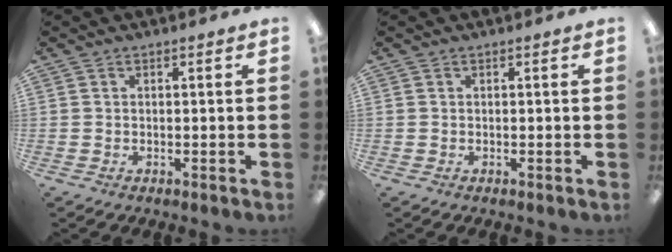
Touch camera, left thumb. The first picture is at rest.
{"total": 0.0}